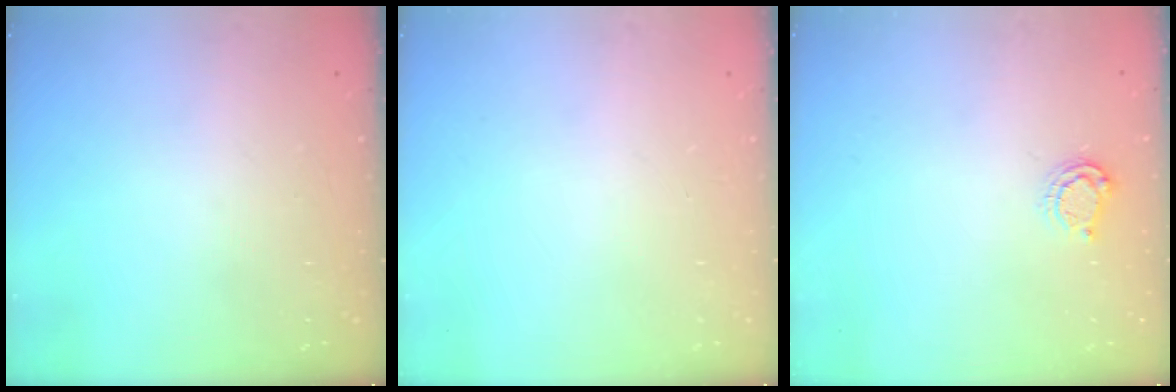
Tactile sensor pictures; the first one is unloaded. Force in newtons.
{"total": 0.0}
{"total": 5.8, "press": 5.8, "slide": 0.6}